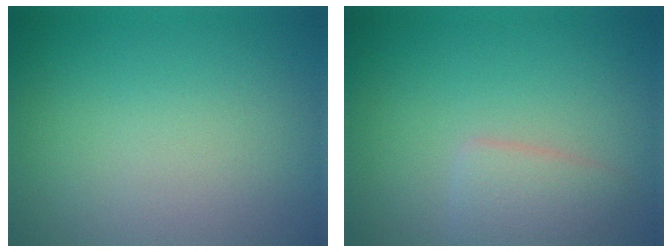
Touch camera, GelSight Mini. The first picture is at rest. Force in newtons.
{"total": 2.4, "press": 2.4, "slide": 0.1}